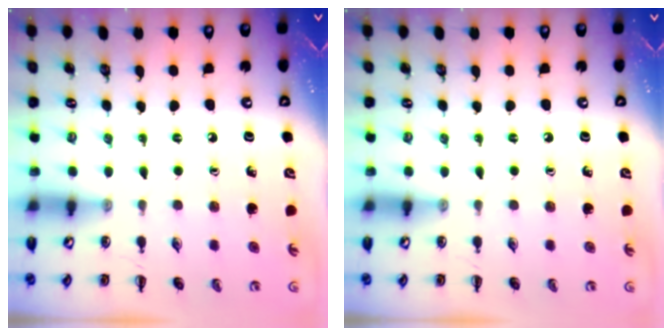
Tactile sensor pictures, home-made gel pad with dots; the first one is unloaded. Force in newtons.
{"total": 0.0}